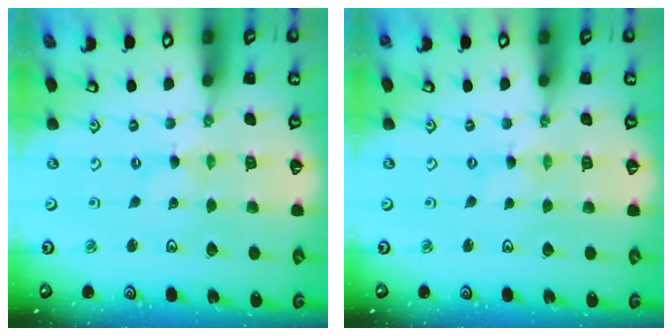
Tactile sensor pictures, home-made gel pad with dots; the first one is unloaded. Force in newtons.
{"total": 0.0}